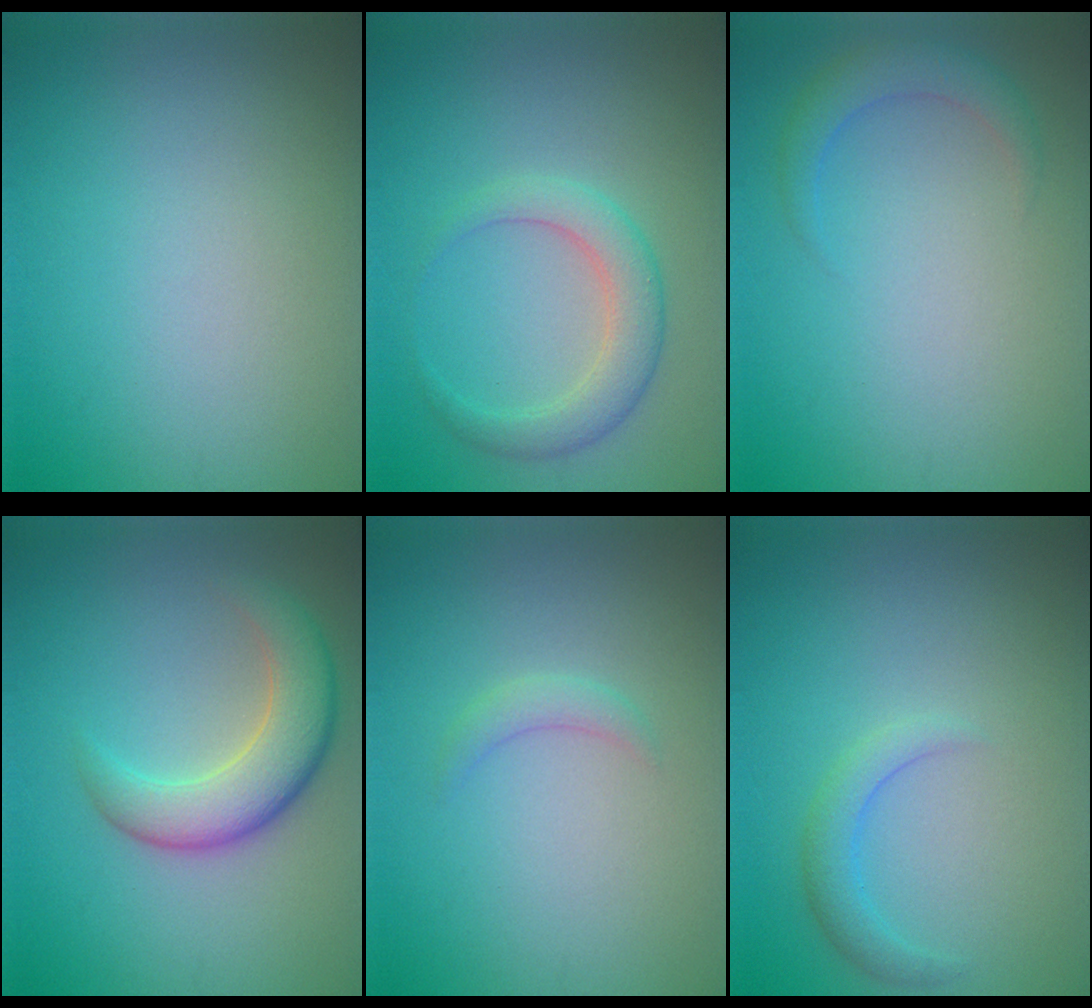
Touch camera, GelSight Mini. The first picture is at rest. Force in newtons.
{"total": 3.3, "press": 3.3, "slide": 0.3}
{"total": 2.1, "press": 2.1, "slide": 0.2}
{"total": 5.2, "press": 5.2, "slide": 0.4}
{"total": 1.2, "press": 1.2, "slide": 0.1}
{"total": 2.0, "press": 2.0, "slide": 0.1}